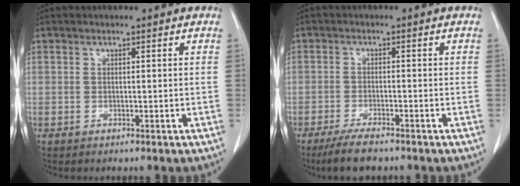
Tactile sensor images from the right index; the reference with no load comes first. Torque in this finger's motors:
{"motor_torque": [-0.05, 0.02, 0.00, -0.03]}